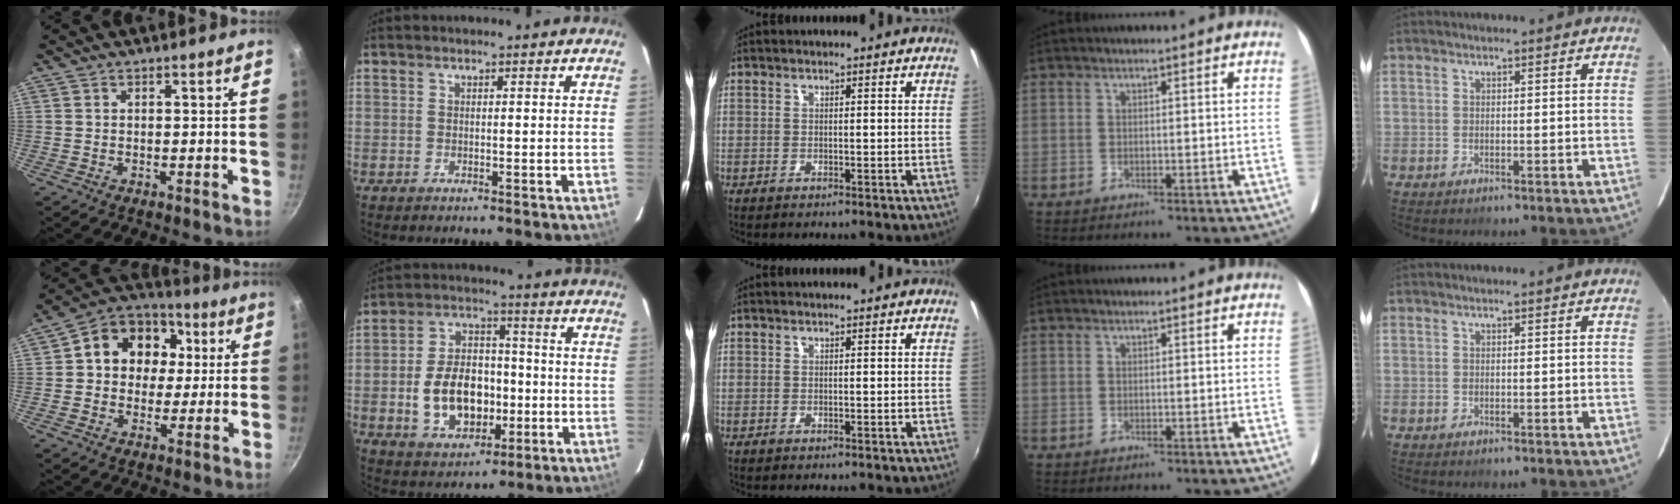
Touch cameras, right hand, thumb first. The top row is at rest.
{"thumb": {"total": 14.8, "force": [2.6, 12.3, 7.8], "torque": [-0.095, 0.022, 0.024]}, "index": {"total": 14.0, "force": [-2.9, 9.3, 10.0], "torque": [-0.209, 0.019, -0.034]}}